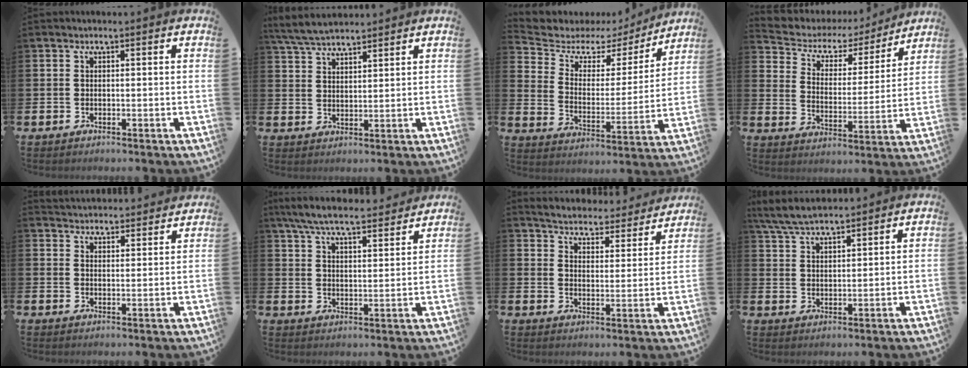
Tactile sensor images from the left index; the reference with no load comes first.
{"total": 5.1, "force": [4.9, 0.8, 1.3], "torque": [-0.046, -0.015, 0.091]}
{"total": 5.9, "force": [4.6, 3.4, 1.5], "torque": [-0.061, -0.033, 0.070]}
{"total": 5.3, "force": [4.2, 3.1, 1.1], "torque": [-0.050, -0.032, 0.064]}
{"total": 4.1, "force": [4.1, 0.5, -0.4], "torque": [-0.003, -0.027, 0.073]}
{"total": 7.5, "force": [7.0, 1.0, 2.5], "torque": [-0.068, -0.041, 0.125]}
{"total": 4.9, "force": [4.9, 0.5, 0.2], "torque": [-0.025, -0.042, 0.081]}
{"total": 5.7, "force": [5.5, 0.9, 1.6], "torque": [-0.054, -0.018, 0.101]}